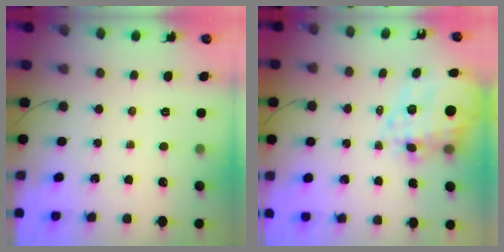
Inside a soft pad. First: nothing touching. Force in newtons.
{"total": 8.7, "press": 8.2, "slide": 3.0}